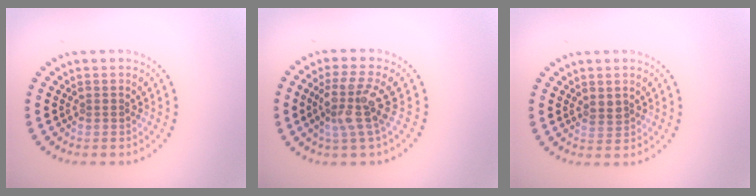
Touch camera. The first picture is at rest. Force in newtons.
{"total": 3.8, "press": 2.9, "slide": 2.5}
{"total": 1.3, "press": 1.2, "slide": 0.5}